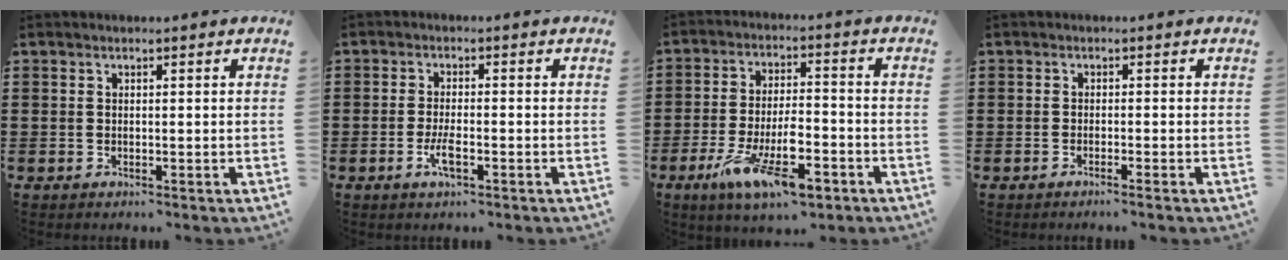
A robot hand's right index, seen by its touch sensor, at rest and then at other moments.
{"total": 3.1, "force": [-1.3, 0.7, 2.7], "torque": [-0.060, -0.003, -0.026]}
{"total": 11.8, "force": [-5.8, 4.2, 9.3], "torque": [-0.189, 0.007, -0.105]}
{"total": 1.0, "force": [-0.8, -0.2, 0.5], "torque": [-0.011, -0.002, -0.015]}